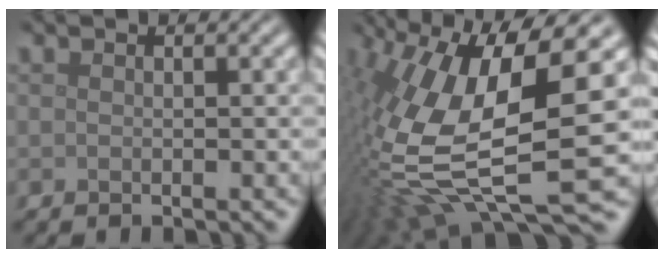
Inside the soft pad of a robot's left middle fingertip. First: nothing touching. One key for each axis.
{"total": 15.4, "fx": -0.3, "fy": 5.8, "fz": 14.3, "tx": -0.316, "ty": -0.012, "tz": 0.003}